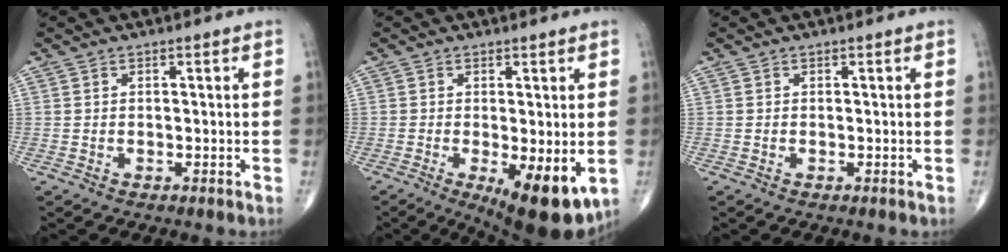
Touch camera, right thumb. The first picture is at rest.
{"total": 10.5, "force": [-2.8, 3.4, 9.5], "torque": [-0.133, -0.024, -0.032]}
{"total": 0.0}